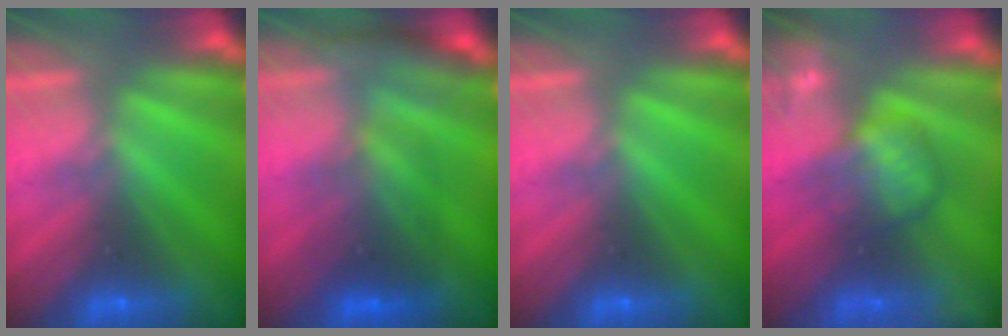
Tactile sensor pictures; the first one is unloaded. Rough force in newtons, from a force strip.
{"total": 2.7}
{"total": 0.0}
{"total": 4.5}